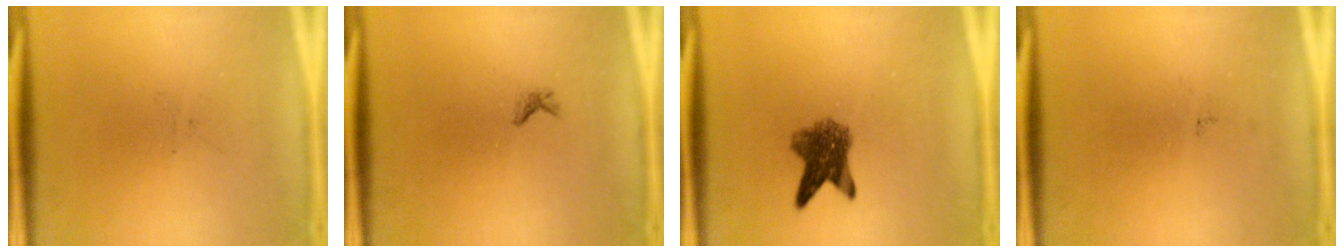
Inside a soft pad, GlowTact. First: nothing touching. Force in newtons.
{"total": 0.6}
{"total": 5.7}
{"total": 0.0}